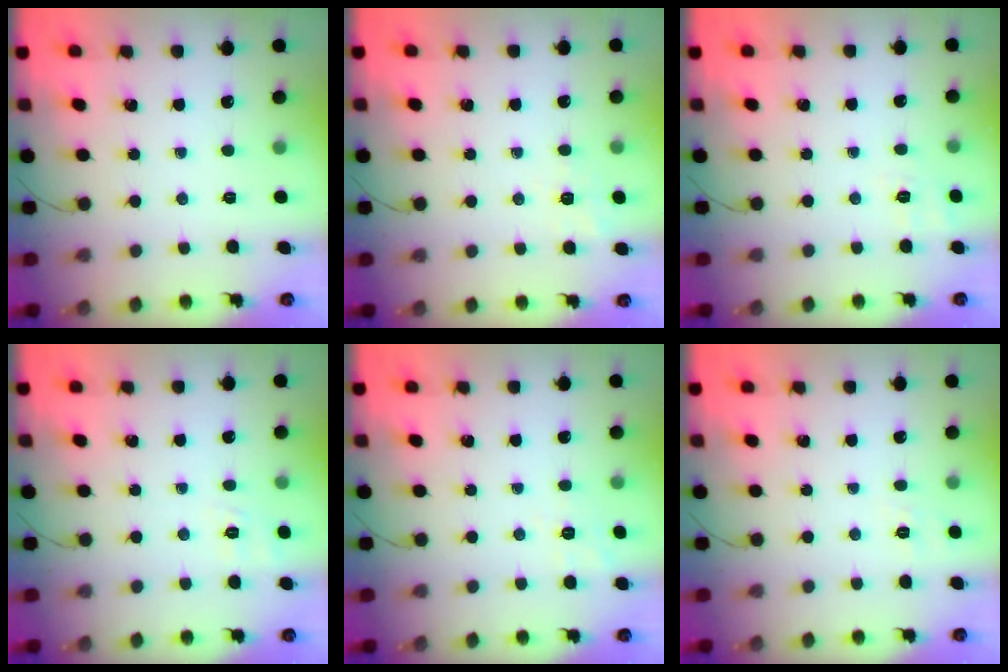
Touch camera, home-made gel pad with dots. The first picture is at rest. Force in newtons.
{"total": 1.7, "press": 0.9, "slide": 1.5}
{"total": 2.5, "press": 1.1, "slide": 2.2}
{"total": 2.1, "press": 0.8, "slide": 1.9}
{"total": 3.5, "press": 2.9, "slide": 2.1}
{"total": 5.7, "press": 5.5, "slide": 1.6}